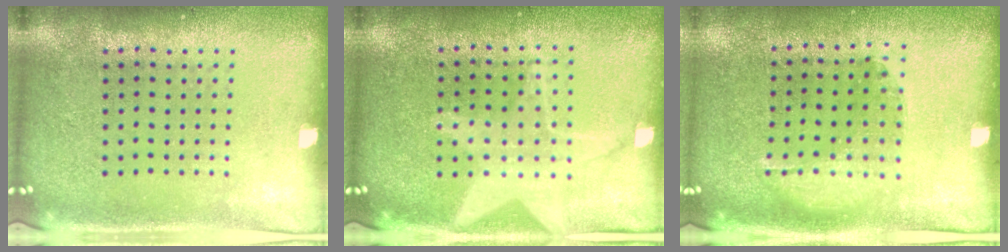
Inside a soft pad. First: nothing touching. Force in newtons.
{"total": 1.3, "press": 1.3, "slide": 0.3}
{"total": 1.2, "press": 0.8, "slide": 0.9}